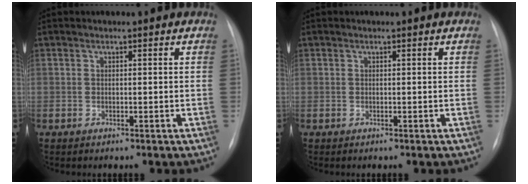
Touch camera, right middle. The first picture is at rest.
{"total": 0.0}